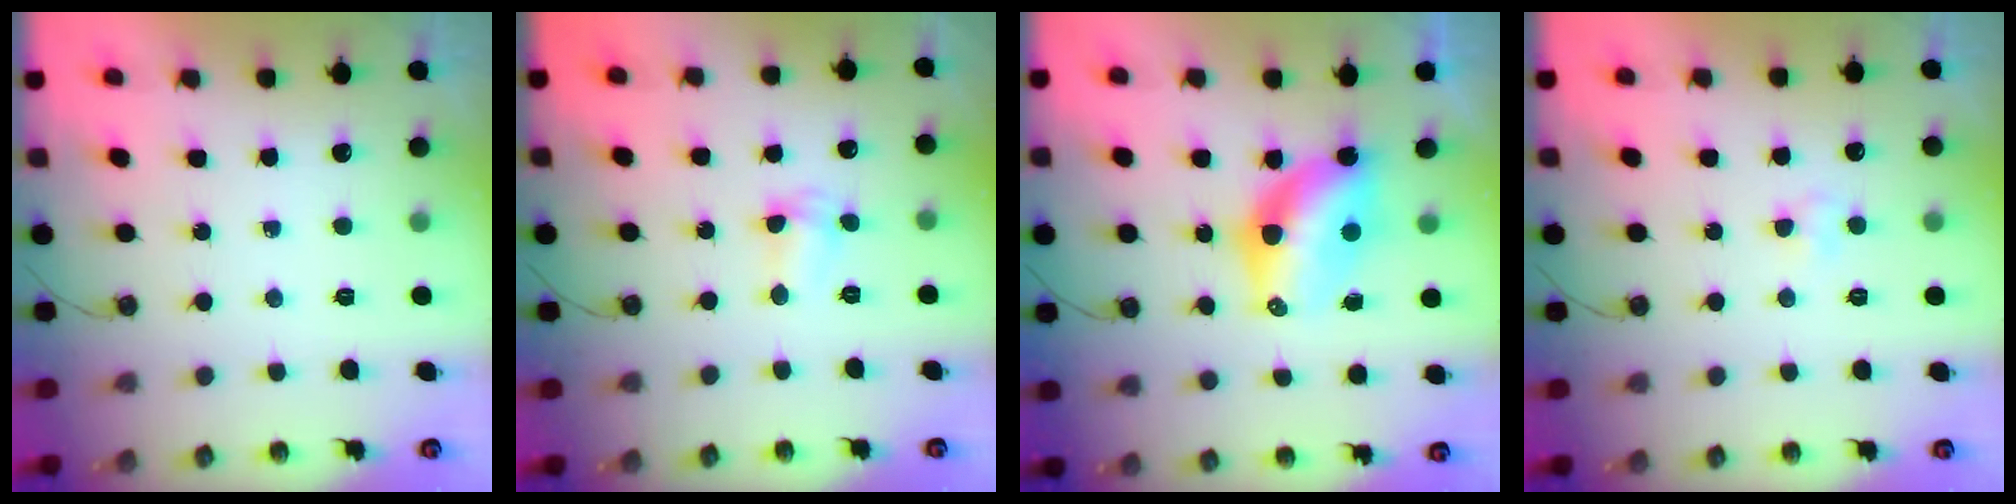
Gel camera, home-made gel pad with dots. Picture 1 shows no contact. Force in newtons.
{"total": 2.6, "press": 2.6, "slide": 0.6}
{"total": 10.9, "press": 10.3, "slide": 3.6}
{"total": 3.6, "press": 2.7, "slide": 2.3}